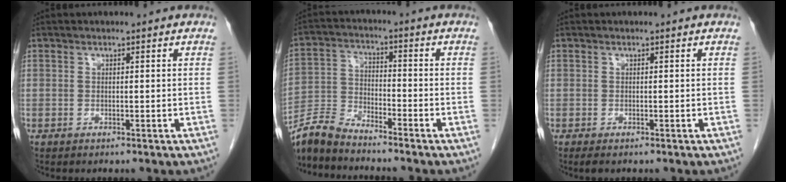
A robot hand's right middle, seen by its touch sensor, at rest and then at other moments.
{"total": 6.8, "force": [-6.7, 0.6, 1.4], "torque": [-0.035, -0.009, -0.134]}
{"total": 1.0, "force": [-0.7, 0.4, 0.6], "torque": [-0.009, -0.002, -0.008]}